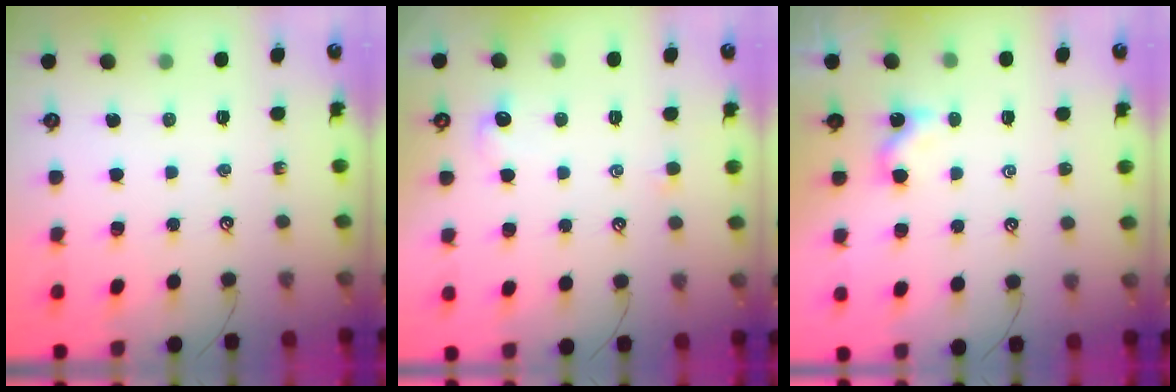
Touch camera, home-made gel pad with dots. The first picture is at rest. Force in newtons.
{"total": 1.3, "press": 1.2, "slide": 0.4}
{"total": 1.6, "press": 1.6, "slide": 0.4}